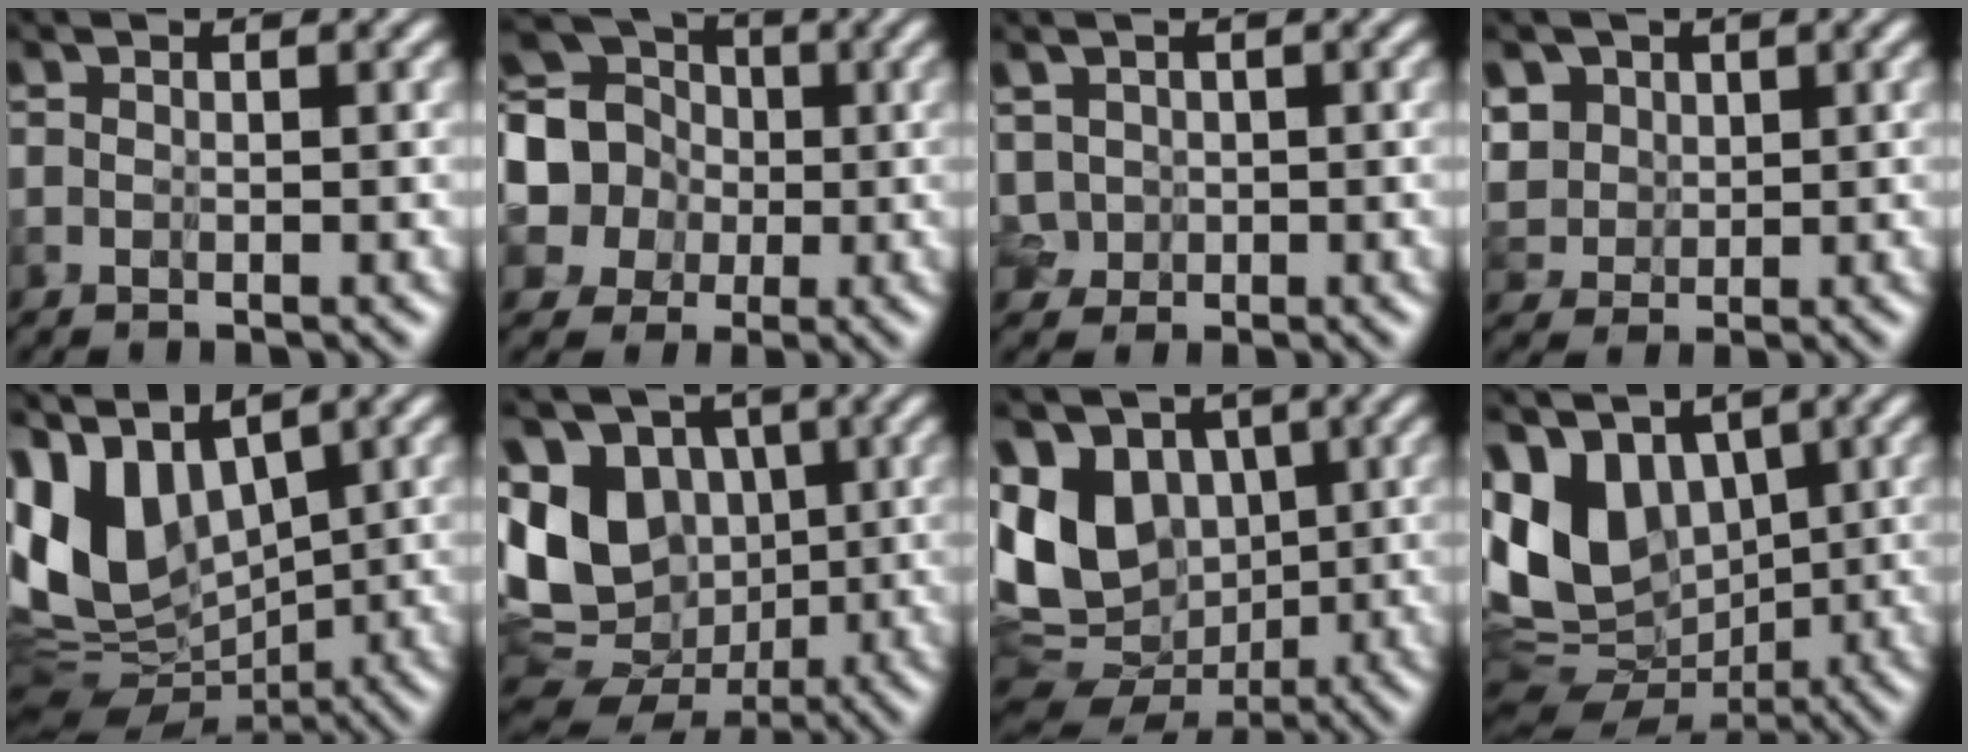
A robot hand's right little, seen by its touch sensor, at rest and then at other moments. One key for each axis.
{"total": 11.0, "fx": 0.7, "fy": 10.1, "fz": 4.3, "tx": -0.148, "ty": 0.007, "tz": -0.024}
{"total": 2.7, "fx": 0.7, "fy": 2.4, "fz": 1.2, "tx": -0.032, "ty": 0.012, "tz": -0.009}
{"total": 6.3, "fx": 3.6, "fy": 4.2, "fz": 3.0, "tx": -0.059, "ty": 0.020, "tz": 0.035}
{"total": 6.7, "fx": 2.6, "fy": 3.8, "fz": 4.8, "tx": -0.132, "ty": -0.013, "tz": 0.042}
{"total": 9.9, "fx": 0.6, "fy": 8.6, "fz": 4.9, "tx": -0.132, "ty": 0.001, "tz": 0.000}
{"total": 8.0, "fx": 1.0, "fy": 6.2, "fz": 4.9, "tx": -0.107, "ty": -0.008, "tz": 0.028}
{"total": 7.1, "fx": 1.7, "fy": 4.9, "fz": 4.8, "tx": -0.125, "ty": -0.017, "tz": 0.027}